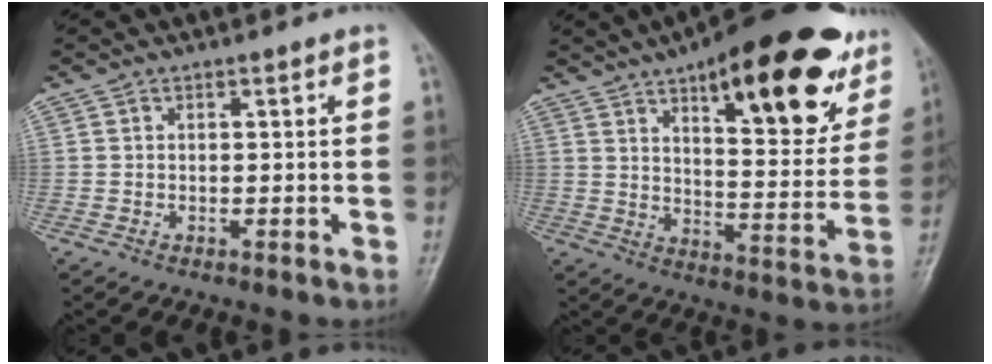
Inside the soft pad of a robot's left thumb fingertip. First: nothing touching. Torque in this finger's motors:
{"motor_torque": [1.29, 1.36, 1.57, -1.20, 0.25]}